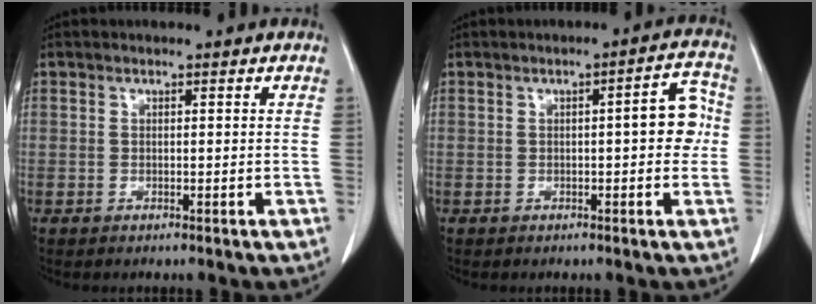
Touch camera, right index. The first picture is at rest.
{"total": 5.4, "force": [0.1, 1.4, 5.2], "torque": [-0.061, 0.016, -0.004]}